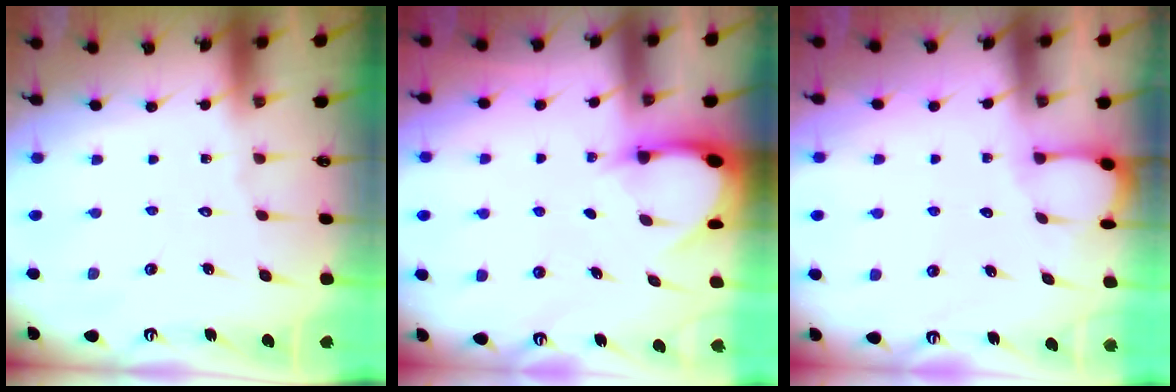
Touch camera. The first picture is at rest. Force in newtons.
{"total": 3.2, "press": 3.2, "slide": 0.3}
{"total": 2.1, "press": 2.1, "slide": 0.2}